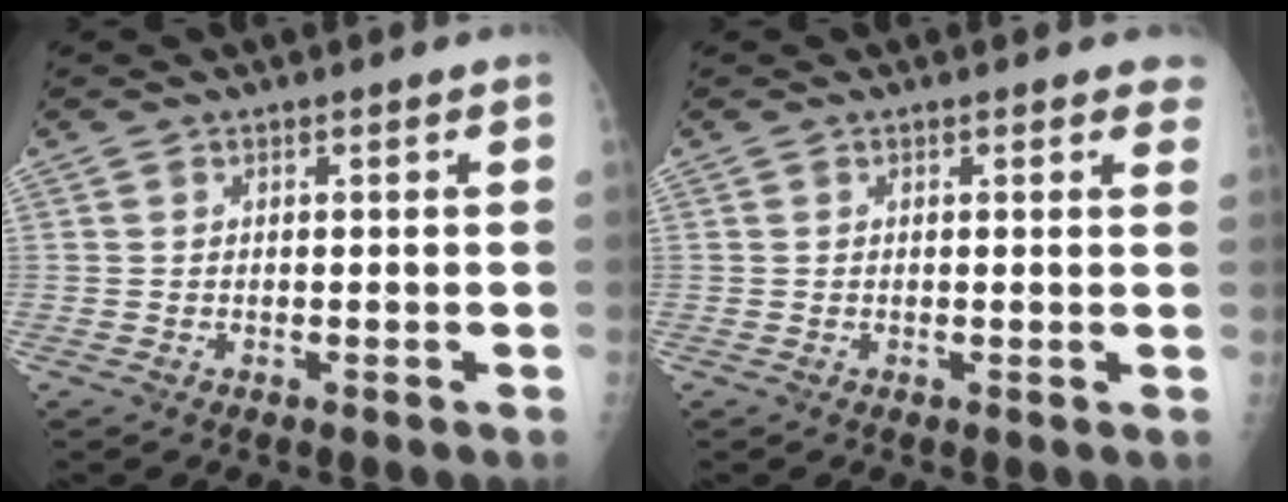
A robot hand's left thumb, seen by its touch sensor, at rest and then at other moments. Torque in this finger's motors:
{"motor_torque": [1.52, 0.81, 0.36, -0.40, 0.05]}